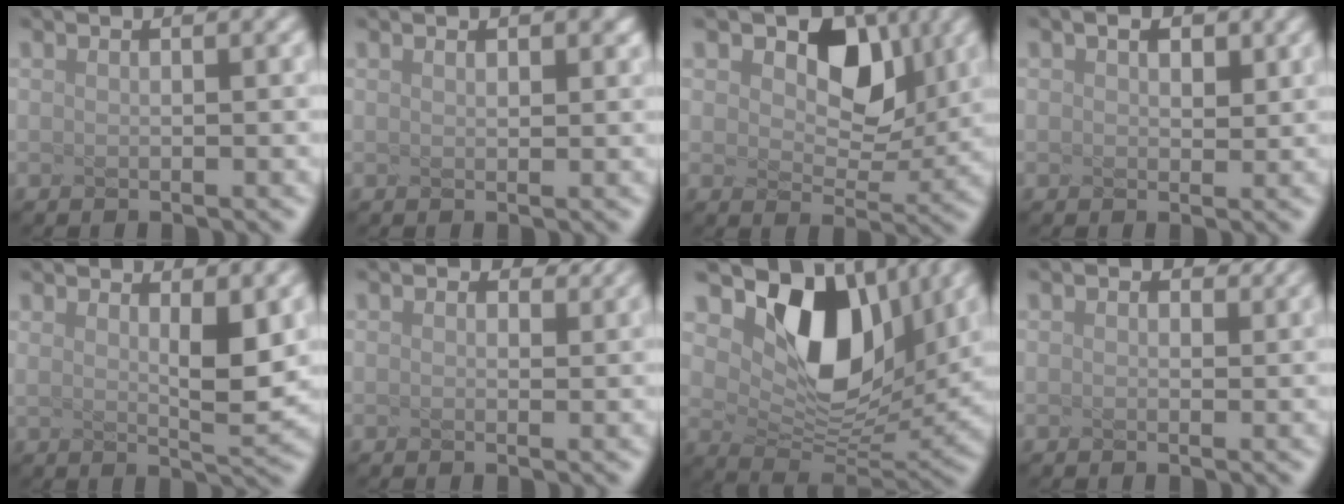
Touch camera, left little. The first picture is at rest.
{"total": 1.0, "force": [0.6, 0.3, 0.7], "torque": [-0.008, 0.001, 0.020]}
{"total": 2.9, "force": [0.7, 2.1, 1.8], "torque": [-0.063, -0.024, 0.043]}
{"total": 0.9, "force": [-0.4, -0.6, -0.5], "torque": [-0.018, -0.016, 0.036]}
{"total": 2.3, "force": [0.6, -0.3, 2.2], "torque": [-0.058, -0.023, 0.052]}
{"total": 1.3, "force": [1.3, 0.0, 0.1], "torque": [-0.018, -0.002, 0.027]}
{"total": 7.3, "force": [2.4, 4.8, 5.0], "torque": [-0.115, -0.030, 0.086]}
{"total": 0.6, "force": [0.6, -0.1, 0.0], "torque": [-0.014, -0.009, 0.023]}